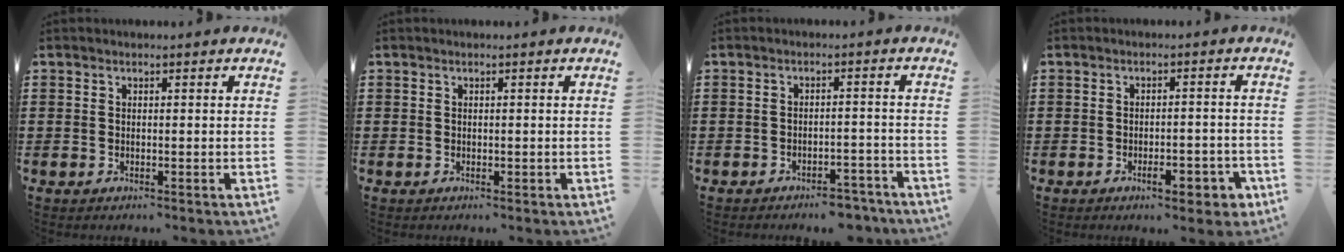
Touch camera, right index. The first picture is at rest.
{"total": 0.0}
{"total": 3.5, "force": [-3.4, 0.3, 0.9], "torque": [-0.018, 0.003, -0.068]}
{"total": 5.2, "force": [-2.9, 1.8, 3.8], "torque": [-0.050, -0.002, -0.050]}